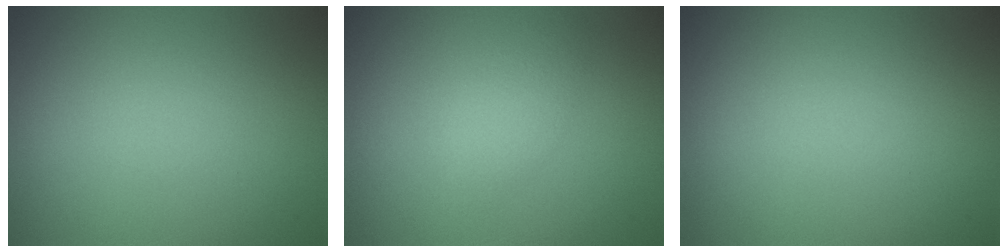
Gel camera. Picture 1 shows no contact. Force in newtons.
{"total": 1.7, "press": 1.7, "slide": 0.1}
{"total": 0.0}